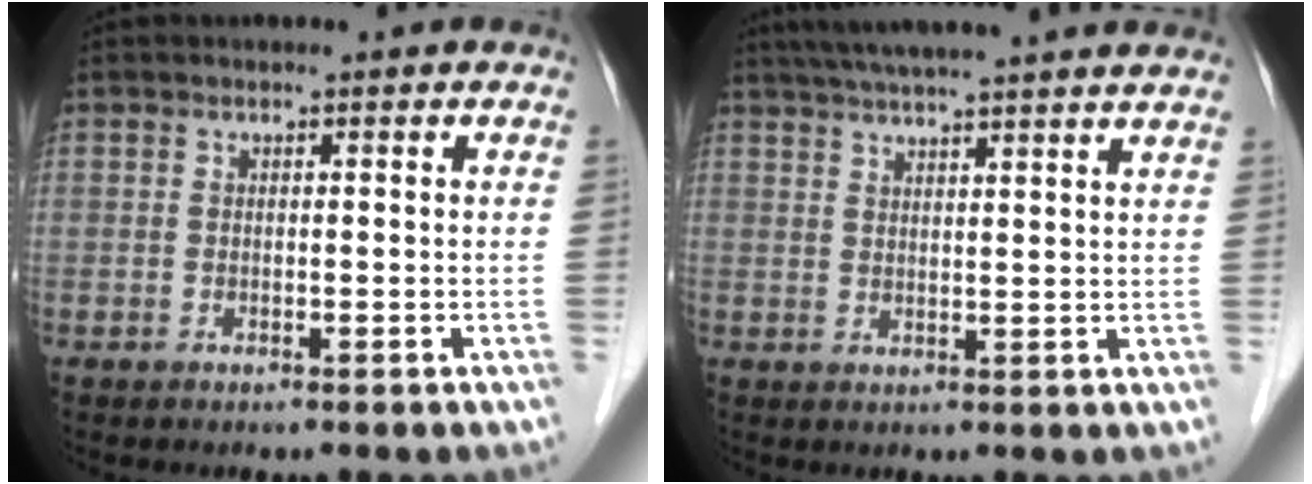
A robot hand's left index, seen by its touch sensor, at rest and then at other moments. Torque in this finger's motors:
{"motor_torque": [0.08, -1.15, 0.48, 0.16]}